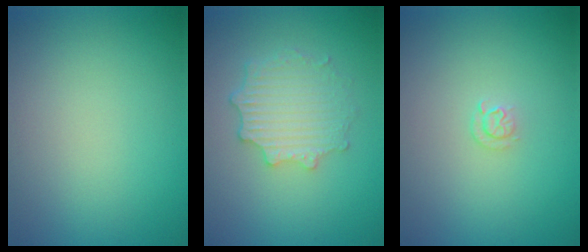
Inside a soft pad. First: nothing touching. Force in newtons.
{"total": 3.9, "press": 3.1, "slide": 2.3}
{"total": 0.9, "press": 0.6, "slide": 0.6}